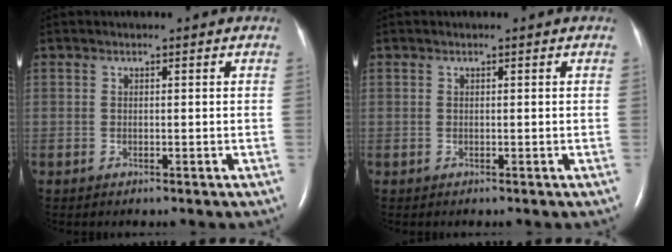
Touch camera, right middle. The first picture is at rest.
{"total": 0.0}